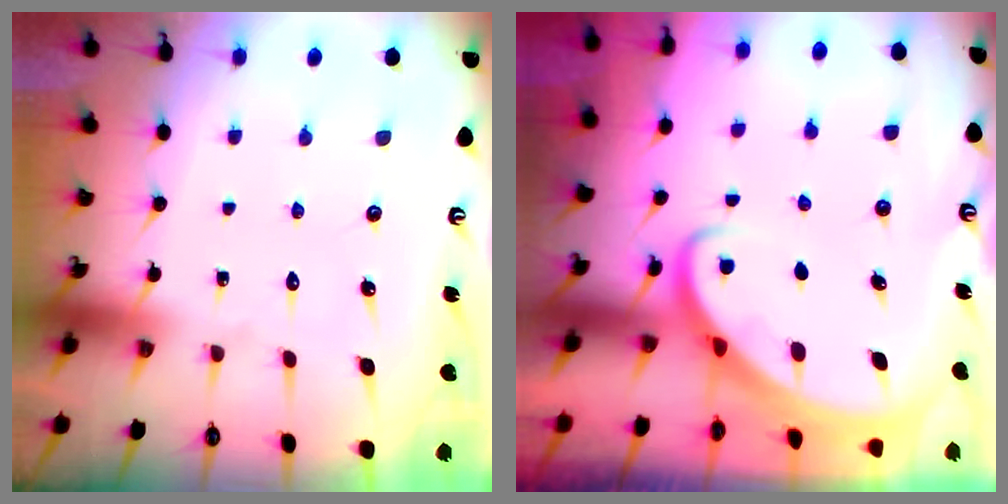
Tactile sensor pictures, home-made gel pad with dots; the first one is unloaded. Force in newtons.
{"total": 2.6, "press": 2.6, "slide": 0.3}